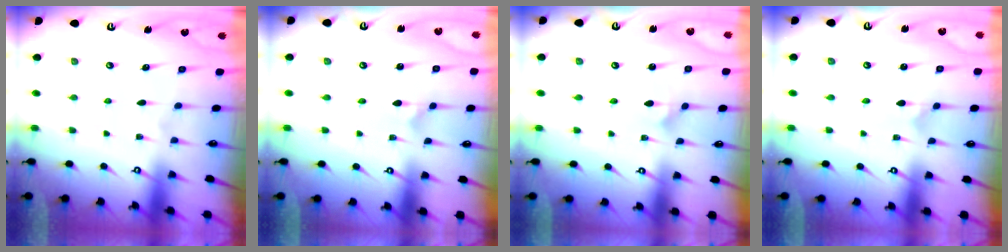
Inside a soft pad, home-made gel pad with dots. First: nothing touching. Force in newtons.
{"total": 0.9, "press": 0.9, "slide": 0.0}
{"total": 1.3, "press": 1.3, "slide": 0.0}
{"total": 0.0}